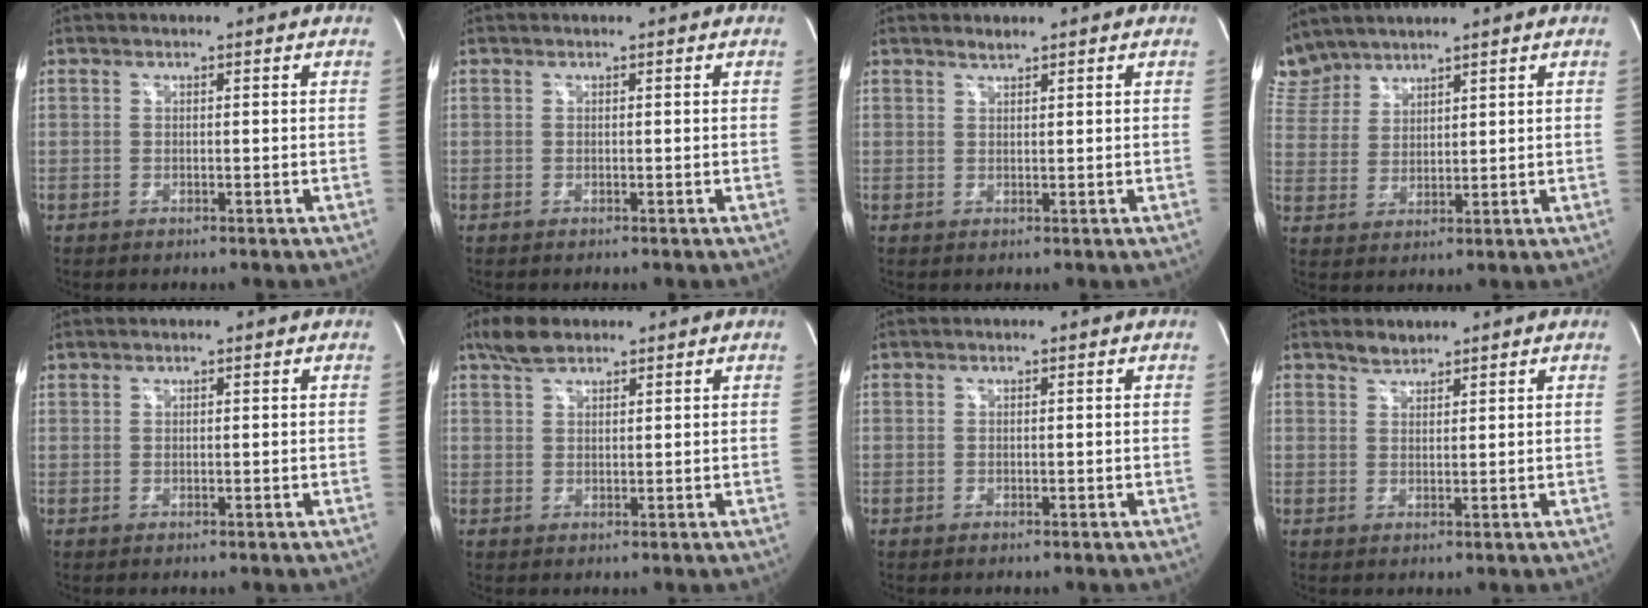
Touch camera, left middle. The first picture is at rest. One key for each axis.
{"total": 0.0}
{"total": 1.1, "fx": 1.1, "fy": 0.0, "fz": 0.3, "tx": -0.010, "ty": 0.000, "tz": 0.022}
{"total": 6.9, "fx": 6.5, "fy": 2.2, "fz": 0.1, "tx": -0.014, "ty": 0.014, "tz": 0.146}
{"total": 0.8, "fx": 0.8, "fy": 0.0, "fz": 0.1, "tx": -0.010, "ty": 0.012, "tz": 0.020}
{"total": 4.0, "fx": 3.1, "fy": 1.6, "fz": 1.9, "tx": -0.045, "ty": 0.010, "tz": 0.062}
{"total": 0.0}
{"total": 1.9, "fx": 1.8, "fy": 0.6, "fz": 0.2, "tx": -0.005, "ty": 0.001, "tz": 0.035}